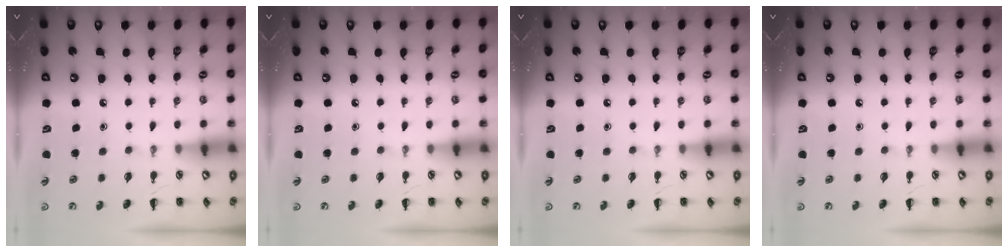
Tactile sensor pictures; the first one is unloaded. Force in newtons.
{"total": 0.0}
{"total": 0.0}
{"total": 0.0}